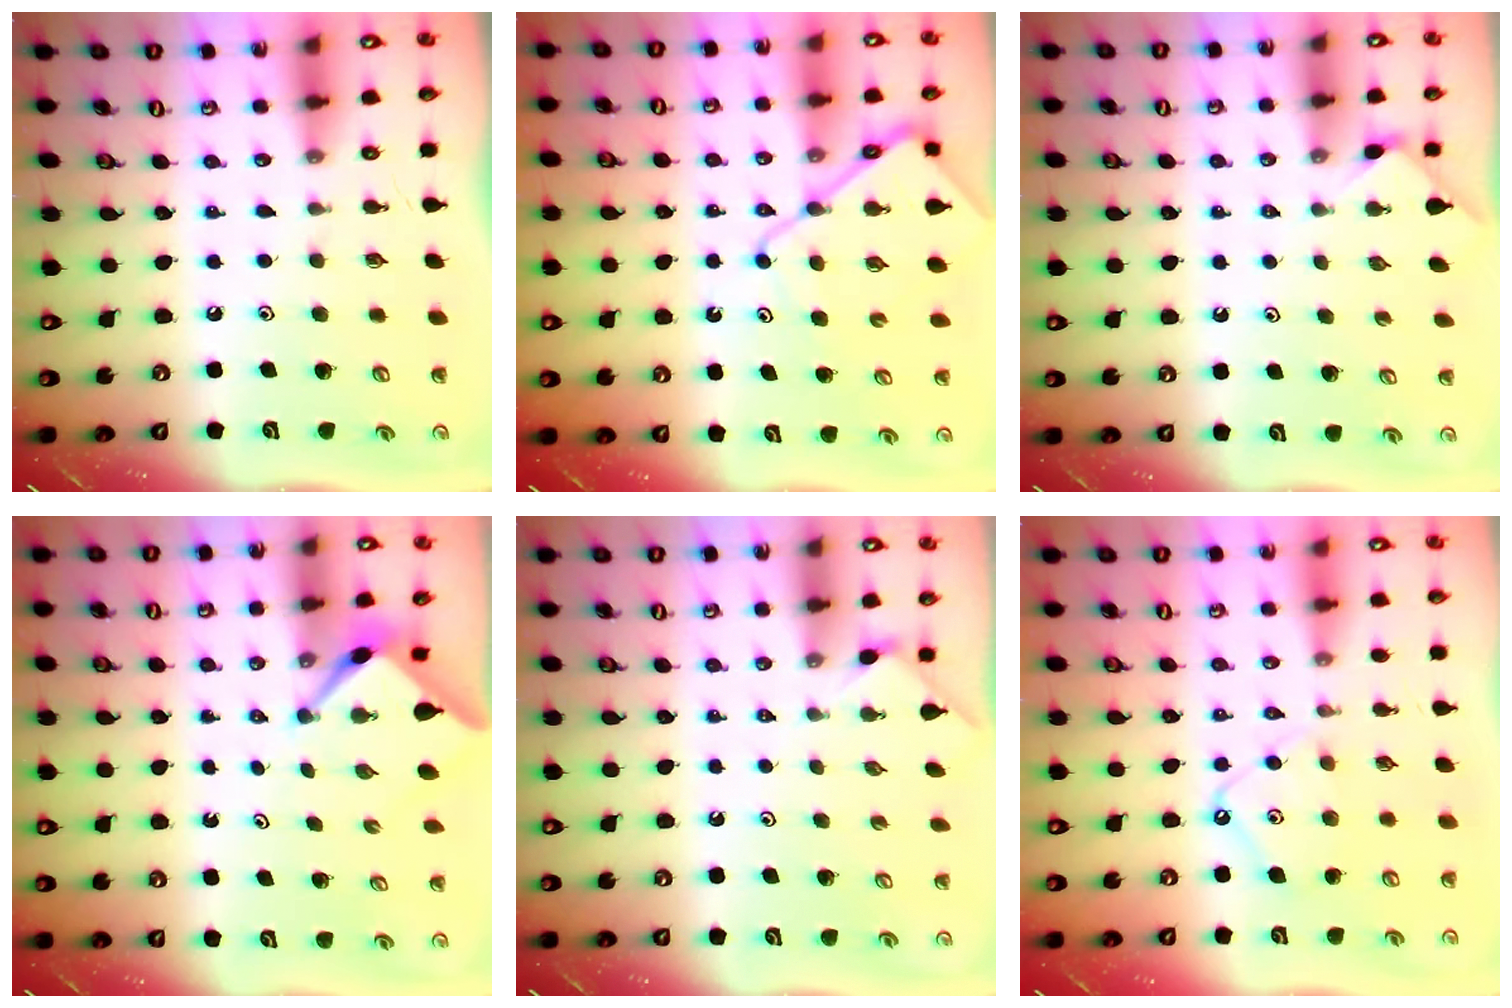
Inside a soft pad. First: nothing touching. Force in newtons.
{"total": 11.7, "press": 11.6, "slide": 1.1}
{"total": 3.0, "press": 2.9, "slide": 0.4}
{"total": 2.4, "press": 2.4, "slide": 0.3}
{"total": 1.0, "press": 0.9, "slide": 0.3}
{"total": 9.3, "press": 9.2, "slide": 0.9}